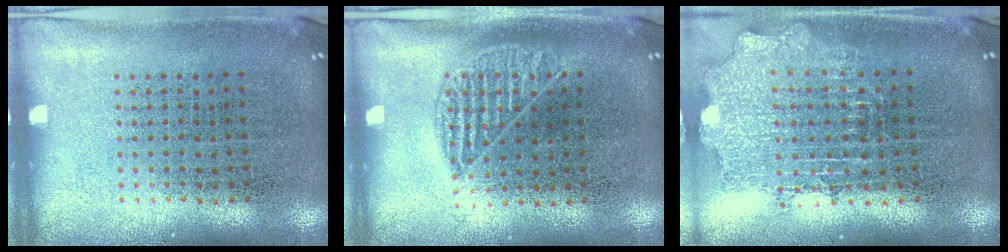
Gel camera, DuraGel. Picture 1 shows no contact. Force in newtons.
{"total": 1.0, "press": 0.8, "slide": 0.6}
{"total": 1.8, "press": 1.4, "slide": 1.1}